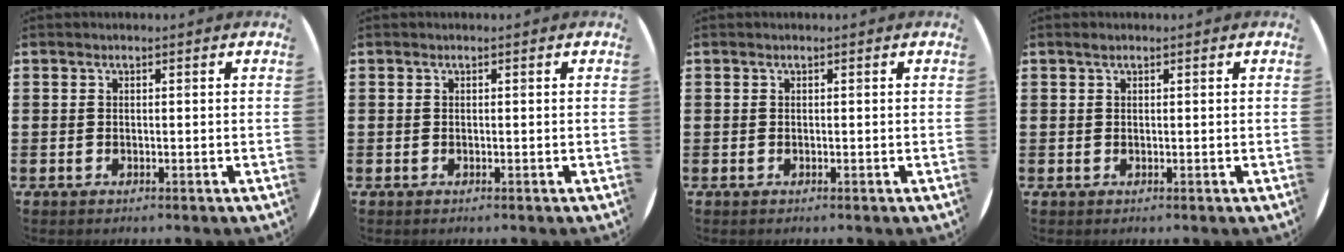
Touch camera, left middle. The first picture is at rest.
{"total": 0.0}
{"total": 0.0}
{"total": 0.6, "force": [0.5, 0.3, 0.2], "torque": [0.003, -0.001, 0.007]}